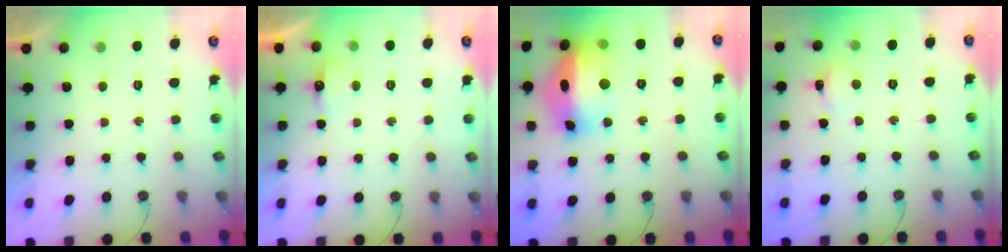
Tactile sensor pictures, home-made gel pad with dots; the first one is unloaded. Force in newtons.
{"total": 3.9, "press": 3.9, "slide": 0.7}
{"total": 19.3, "press": 19.2, "slide": 1.9}
{"total": 2.2, "press": 2.2, "slide": 0.3}